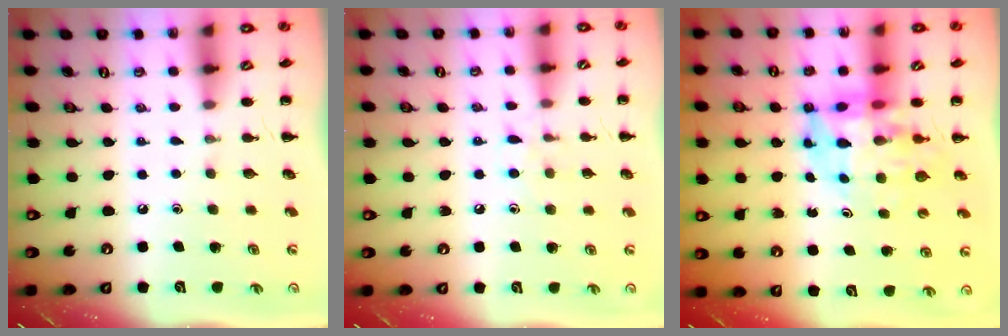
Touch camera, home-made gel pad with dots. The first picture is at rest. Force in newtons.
{"total": 6.7, "press": 6.3, "slide": 2.3}
{"total": 9.5, "press": 8.9, "slide": 3.4}